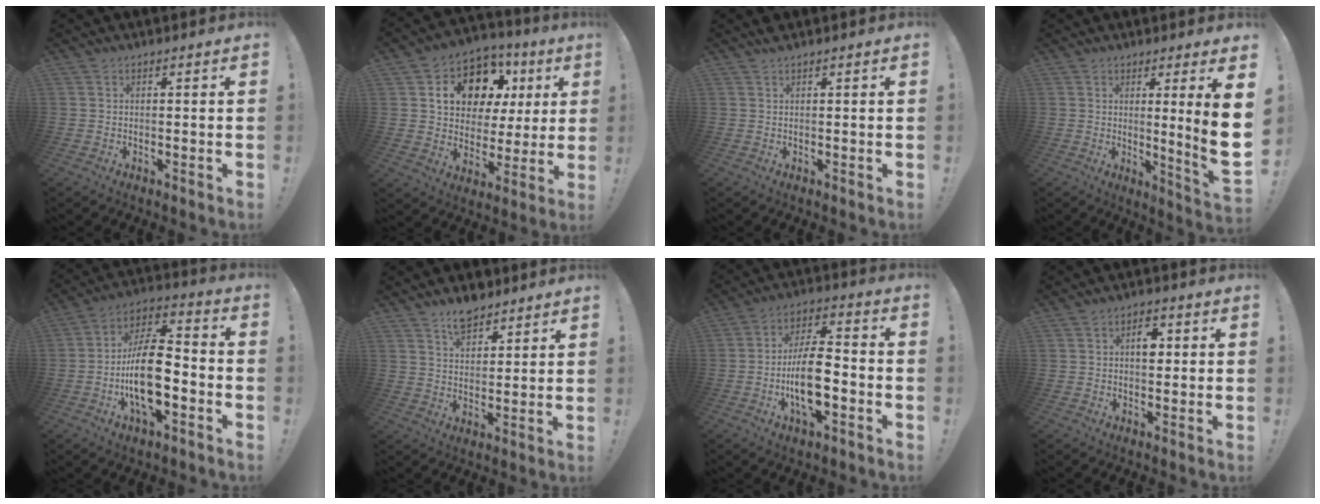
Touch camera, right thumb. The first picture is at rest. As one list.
[{"total": 14.1, "force": [6.7, 10.3, 7.0], "torque": [-0.114, -0.038, 0.135]}, {"total": 1.5, "force": [1.4, 0.2, 0.5], "torque": [-0.002, -0.004, 0.023]}, {"total": 9.4, "force": [1.2, -1.3, 9.2], "torque": [-0.132, -0.030, 0.011]}, {"total": 17.8, "force": [-4.8, 8.1, 15.1], "torque": [-0.289, 0.019, -0.081]}, {"total": 7.7, "force": [6.2, 3.8, 2.6], "torque": [-0.039, -0.033, 0.115]}, {"total": 14.7, "force": [-4.4, 6.0, 12.7], "torque": [-0.233, 0.012, -0.076]}, {"total": 4.9, "force": [0.8, 3.2, 3.7], "torque": [-0.039, 0.000, 0.006]}]